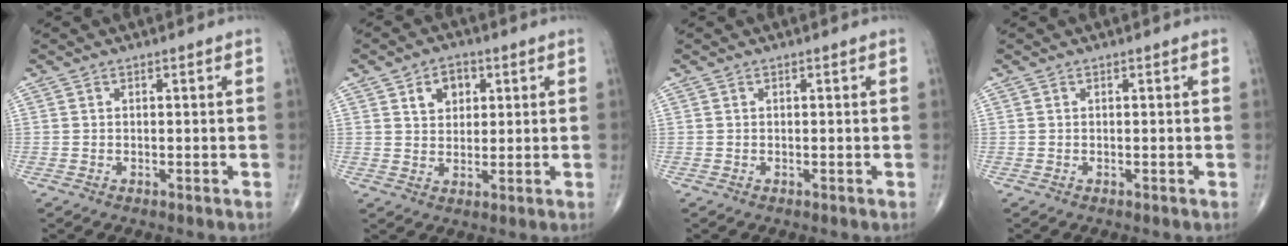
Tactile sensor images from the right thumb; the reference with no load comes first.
{"total": 5.6, "force": [2.3, 4.0, 3.1], "torque": [-0.023, -0.007, 0.035]}
{"total": 0.0}
{"total": 0.0}